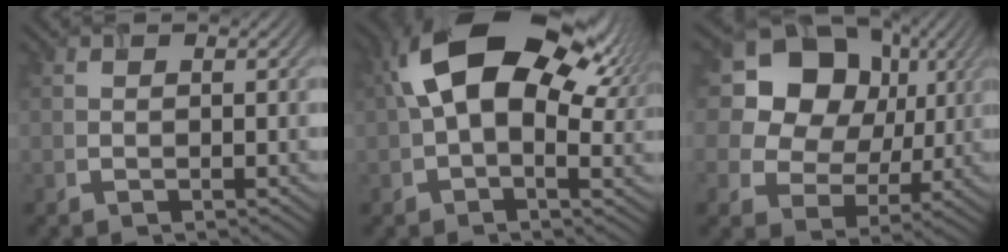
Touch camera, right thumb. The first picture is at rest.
{"total": 16.6, "force": [5.6, 9.3, 12.6], "torque": [-0.216, 0.017, 0.095]}
{"total": 18.0, "force": [6.1, 14.4, 8.9], "torque": [-0.221, 0.062, 0.116]}